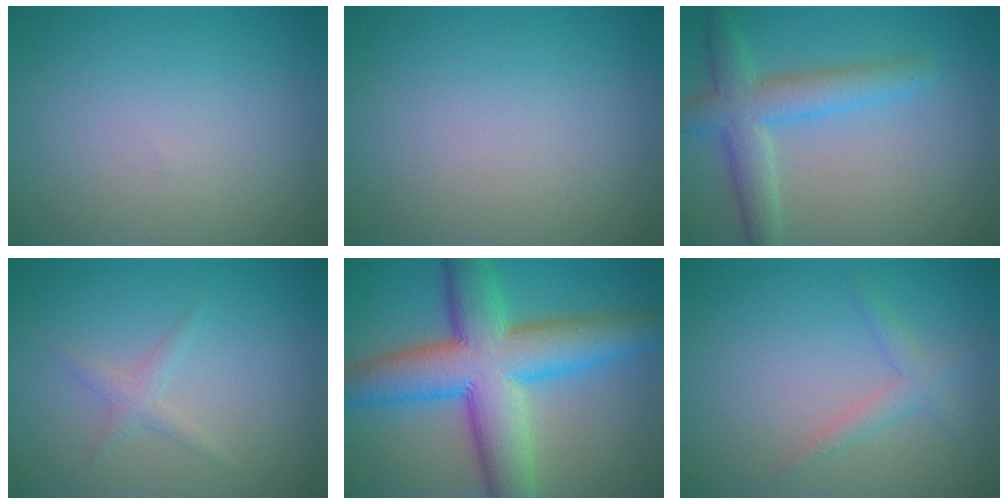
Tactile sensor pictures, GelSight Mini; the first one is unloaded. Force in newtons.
{"total": 0.0}
{"total": 4.7, "press": 4.7, "slide": 0.3}
{"total": 1.3, "press": 1.3, "slide": 0.0}
{"total": 11.5, "press": 11.5, "slide": 0.2}
{"total": 1.7, "press": 1.7, "slide": 0.1}